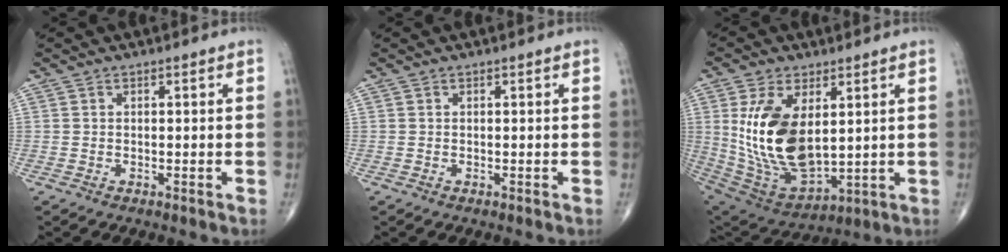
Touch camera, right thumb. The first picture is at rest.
{"total": 0.0}
{"total": 18.1, "force": [3.2, 9.7, 15.0], "torque": [-0.281, -0.024, 0.083]}